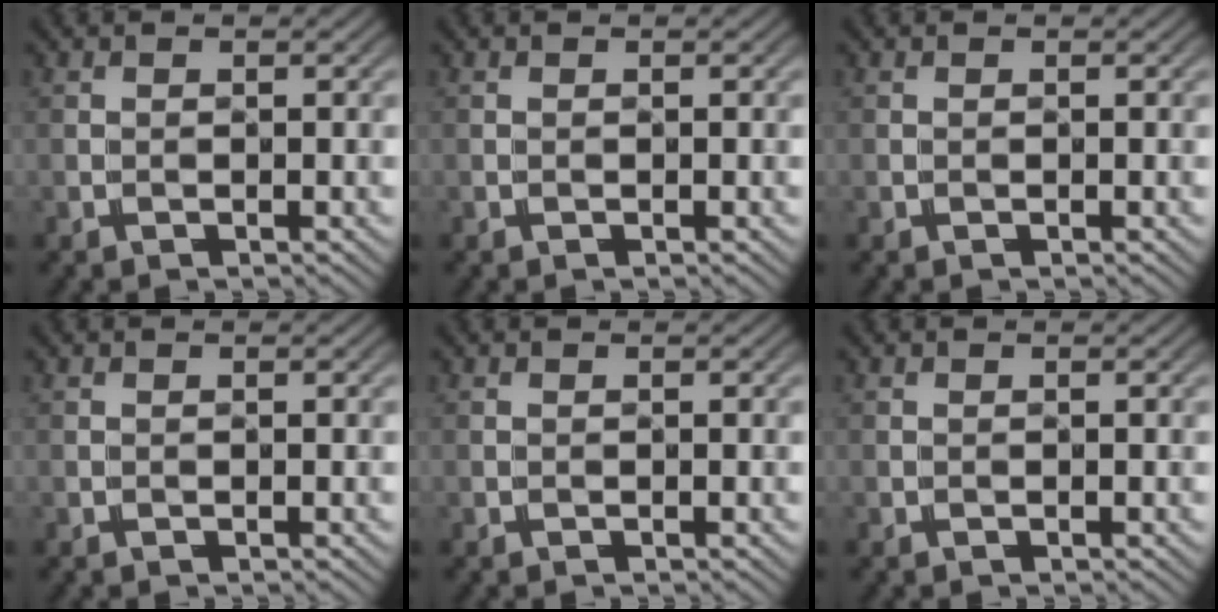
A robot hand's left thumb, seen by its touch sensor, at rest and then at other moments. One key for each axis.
{"total": 0.0}
{"total": 0.0}
{"total": 0.0}
{"total": 0.0}
{"total": 0.0}